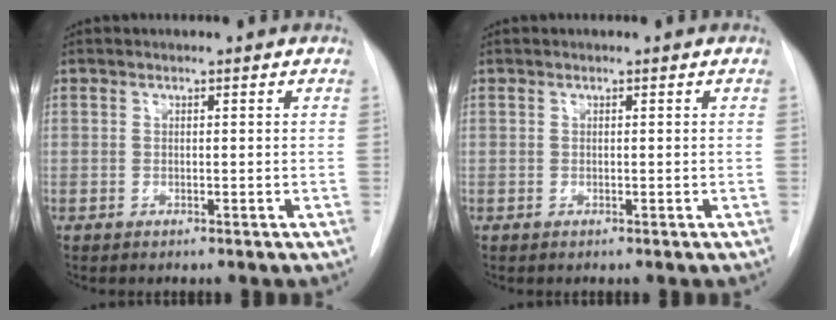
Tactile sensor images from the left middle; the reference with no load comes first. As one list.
[{"total": 0.0}]